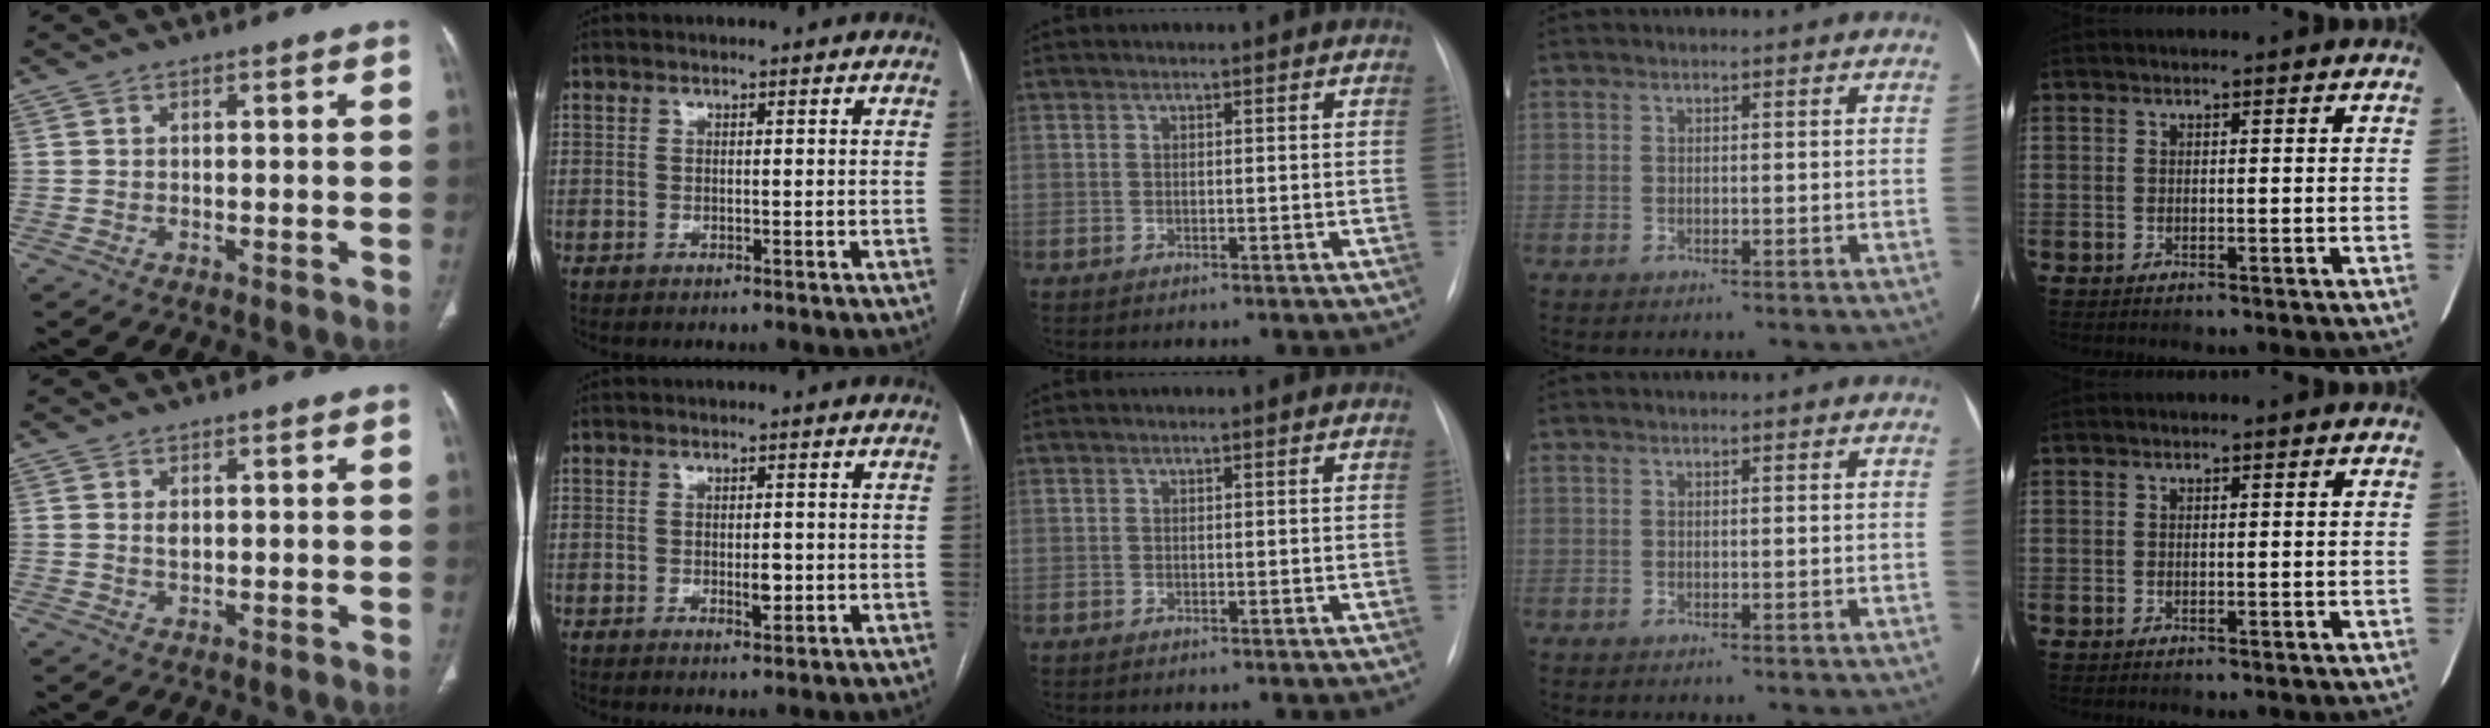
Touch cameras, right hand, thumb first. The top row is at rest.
{"thumb": {"total": 1.6, "force": [0.3, 0.9, 1.2], "torque": [-0.023, -0.003, 0.008]}, "index": {"total": 2.3, "force": [-0.4, 1.0, 2.1], "torque": [-0.034, -0.002, -0.002]}}